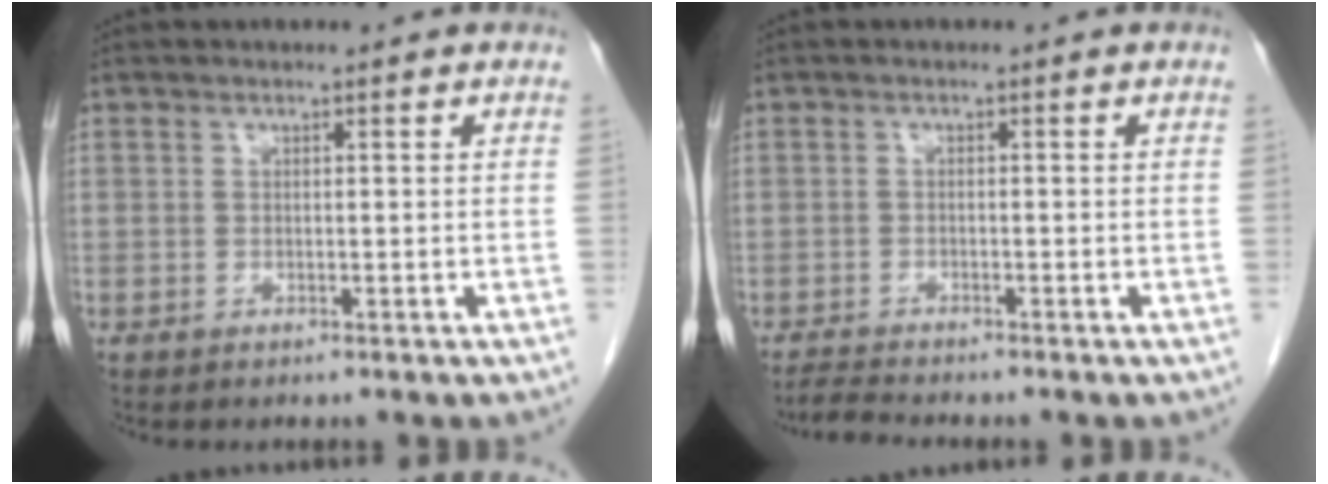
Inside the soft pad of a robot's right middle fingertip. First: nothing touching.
{"total": 2.5, "force": [-2.3, -0.5, 0.5], "torque": [-0.021, -0.016, -0.044]}